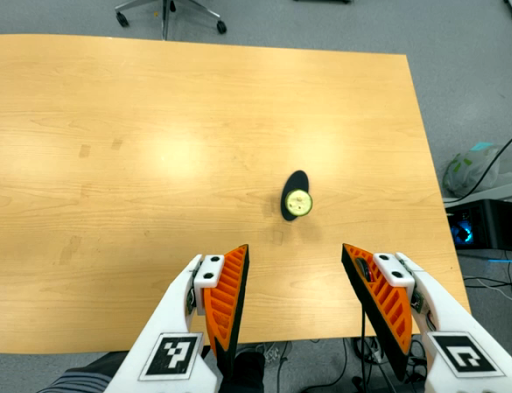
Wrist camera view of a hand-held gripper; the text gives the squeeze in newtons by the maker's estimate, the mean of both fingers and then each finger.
{"total": 0.0}